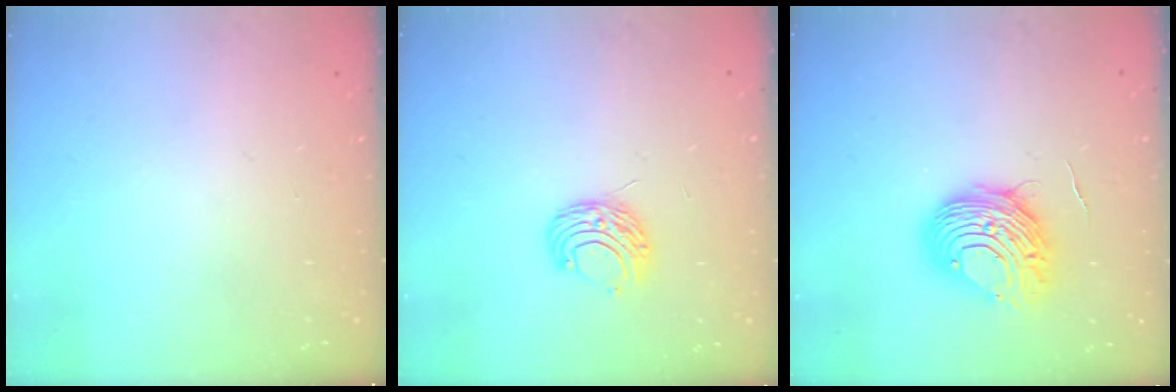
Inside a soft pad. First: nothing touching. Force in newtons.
{"total": 7.5, "press": 7.4, "slide": 0.6}
{"total": 10.3, "press": 10.3, "slide": 0.7}